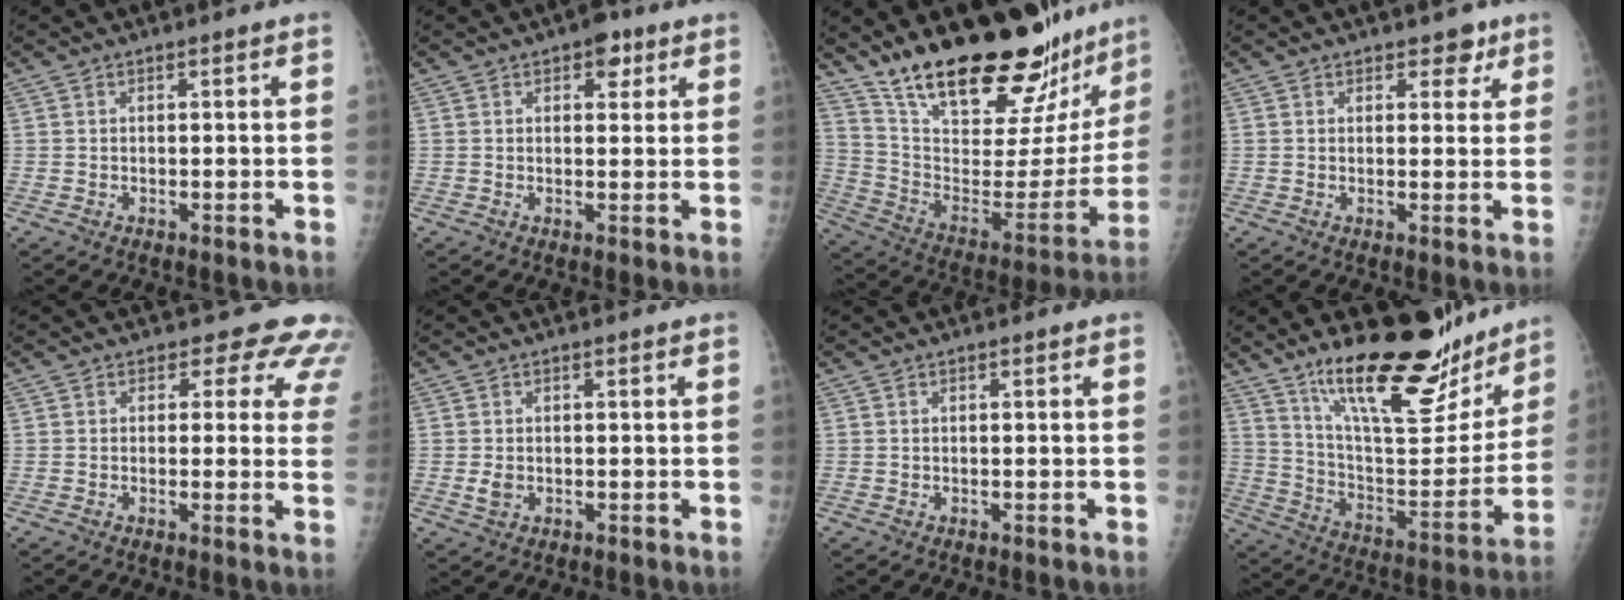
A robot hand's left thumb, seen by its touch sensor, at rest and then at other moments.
{"total": 4.2, "force": [2.2, 2.5, 2.6], "torque": [-0.009, -0.004, 0.022]}
{"total": 30.5, "force": [24.4, 9.3, 15.9], "torque": [-0.222, -0.118, 0.369]}
{"total": 3.4, "force": [2.2, 2.2, 1.3], "torque": [0.012, -0.010, 0.026]}
{"total": 8.4, "force": [6.7, 4.4, 2.3], "torque": [0.024, -0.027, 0.048]}
{"total": 1.9, "force": [-0.1, 1.5, 1.2], "torque": [-0.022, -0.003, -0.001]}
{"total": 0.0}
{"total": 24.7, "force": [18.1, 7.8, 14.9], "torque": [-0.182, -0.098, 0.296]}